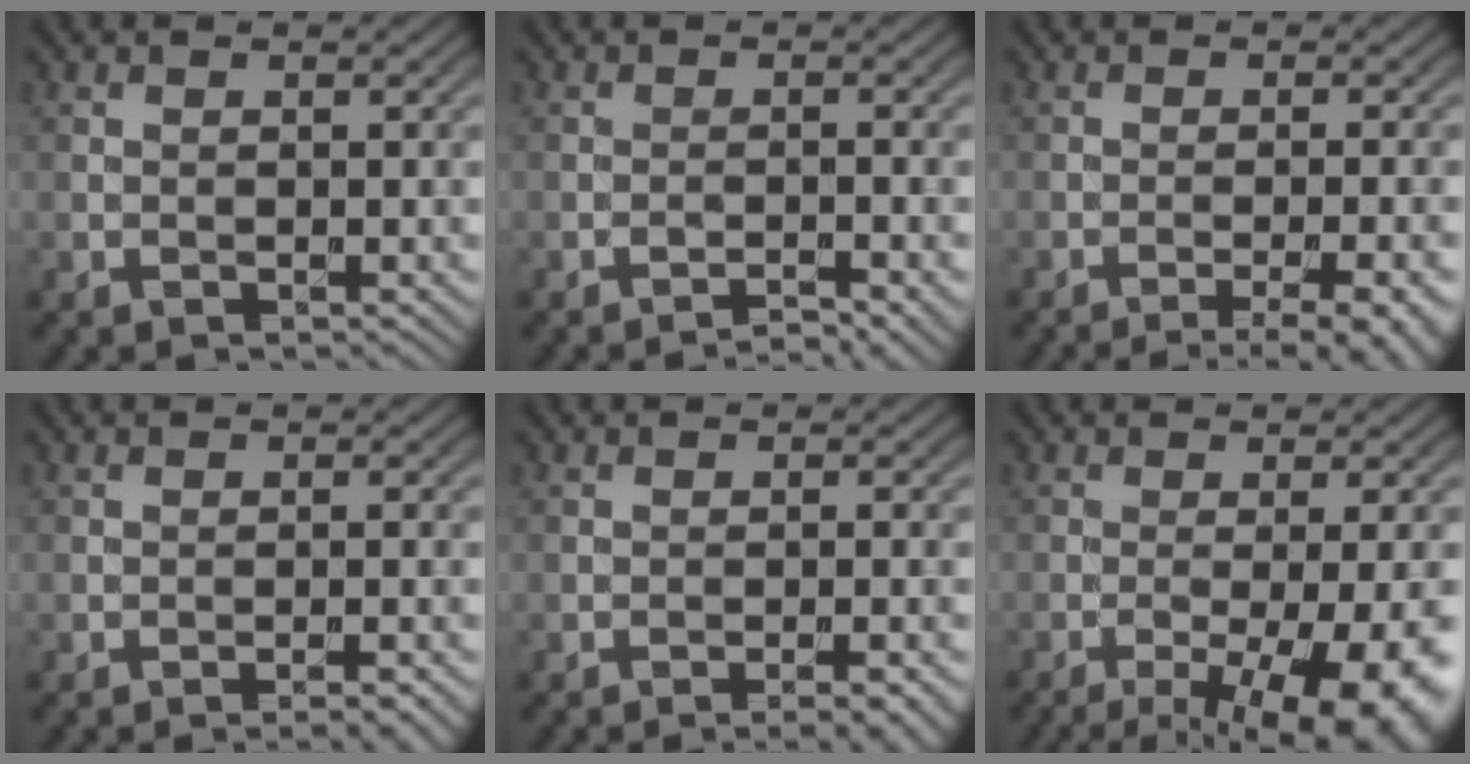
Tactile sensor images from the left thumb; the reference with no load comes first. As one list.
[{"total": 2.2, "force": [-1.8, 0.1, 1.3], "torque": [-0.019, 0.005, -0.033]}, {"total": 7.6, "force": [-4.9, 1.7, 5.6], "torque": [-0.065, 0.006, -0.058]}, {"total": 2.4, "force": [-1.7, 0.2, 1.7], "torque": [-0.020, 0.008, -0.030]}, {"total": 3.5, "force": [-2.4, 0.4, 2.5], "torque": [-0.033, 0.012, -0.040]}, {"total": 12.7, "force": [-6.3, 3.4, 10.5], "torque": [-0.139, -0.011, -0.078]}]